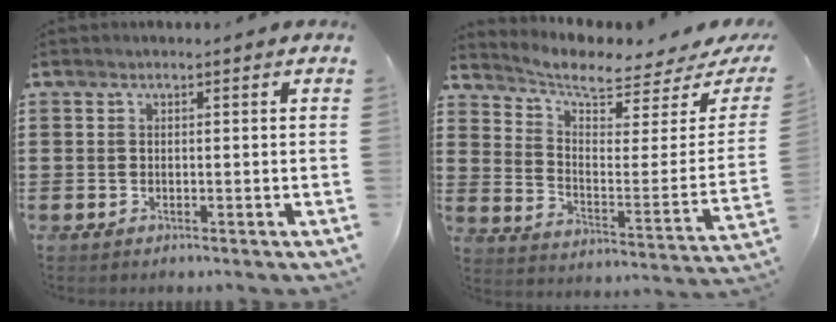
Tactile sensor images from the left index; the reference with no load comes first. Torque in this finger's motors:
{"motor_torque": [1.09, -1.05, 0.09, 0.01]}